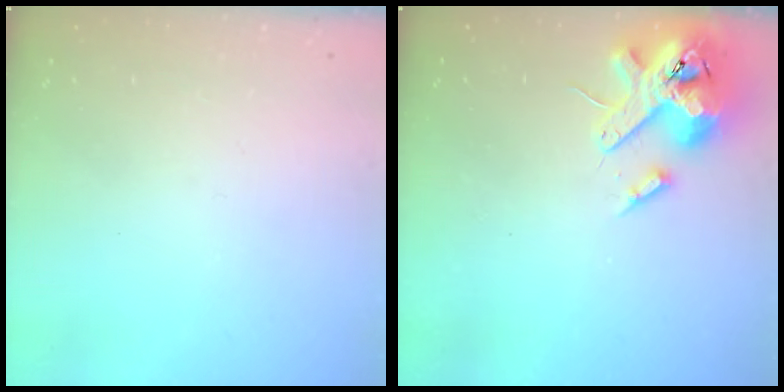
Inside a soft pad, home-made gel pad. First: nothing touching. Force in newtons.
{"total": 14.5, "press": 14.3, "slide": 2.4}